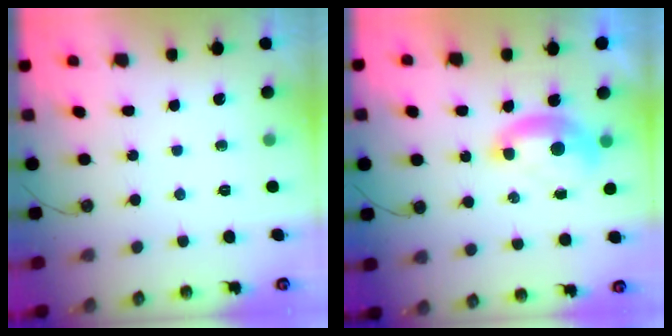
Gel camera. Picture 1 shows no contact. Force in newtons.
{"total": 1.8, "press": 1.6, "slide": 0.7}